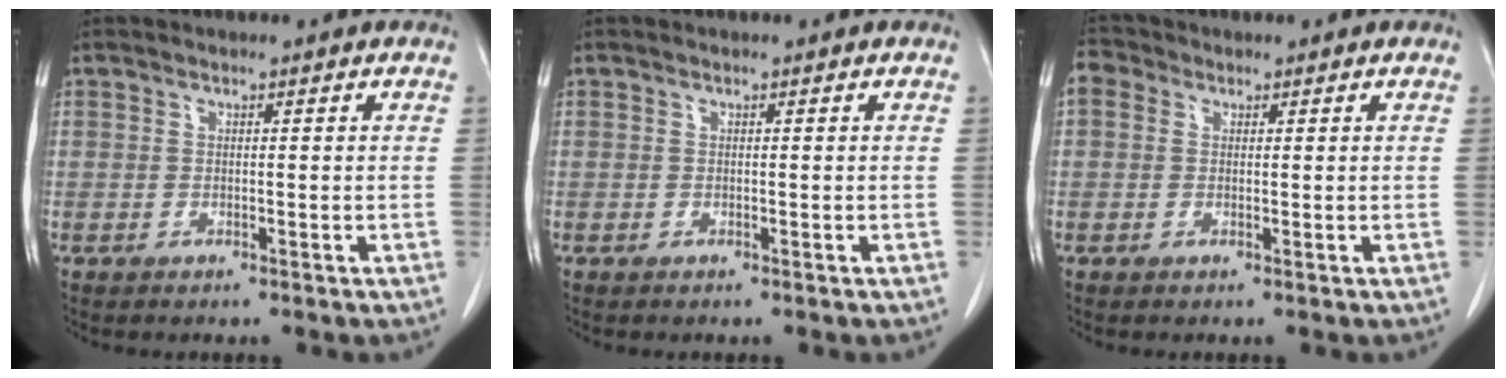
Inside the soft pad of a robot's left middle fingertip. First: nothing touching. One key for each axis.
{"total": 0.0}
{"total": 2.7, "fx": 1.0, "fy": 2.3, "fz": 1.1, "tx": -0.028, "ty": 0.018, "tz": 0.016}